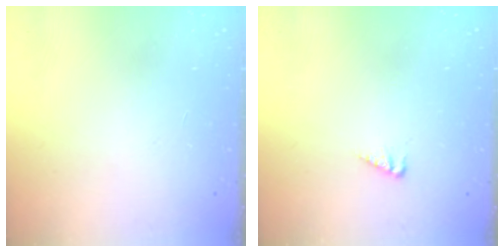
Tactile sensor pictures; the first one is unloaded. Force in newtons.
{"total": 2.9, "press": 2.9, "slide": 0.4}